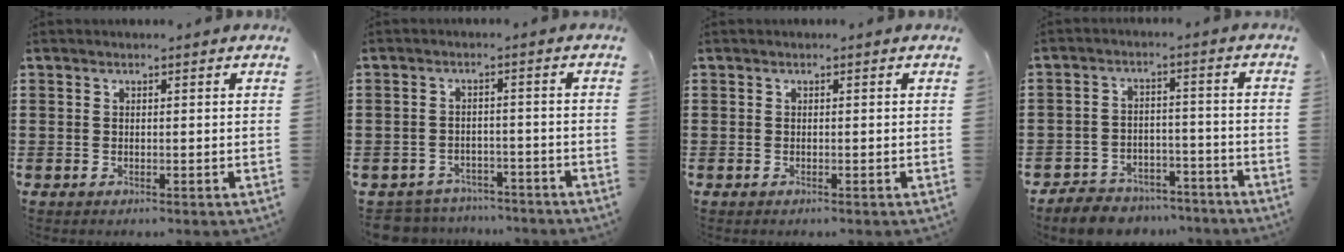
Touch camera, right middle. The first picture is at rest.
{"total": 3.9, "force": [-3.9, 0.4, -0.2], "torque": [-0.011, -0.003, -0.086]}
{"total": 0.0}
{"total": 6.0, "force": [-5.9, 1.1, 0.5], "torque": [-0.010, 0.014, -0.117]}